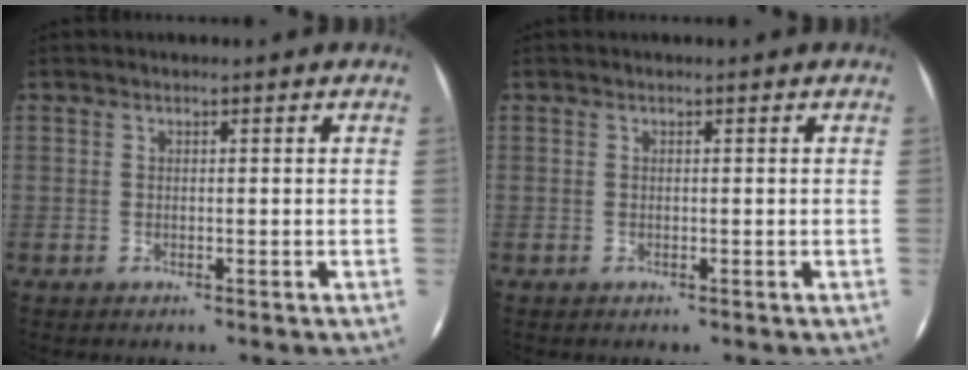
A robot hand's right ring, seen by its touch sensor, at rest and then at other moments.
{"total": 0.0}